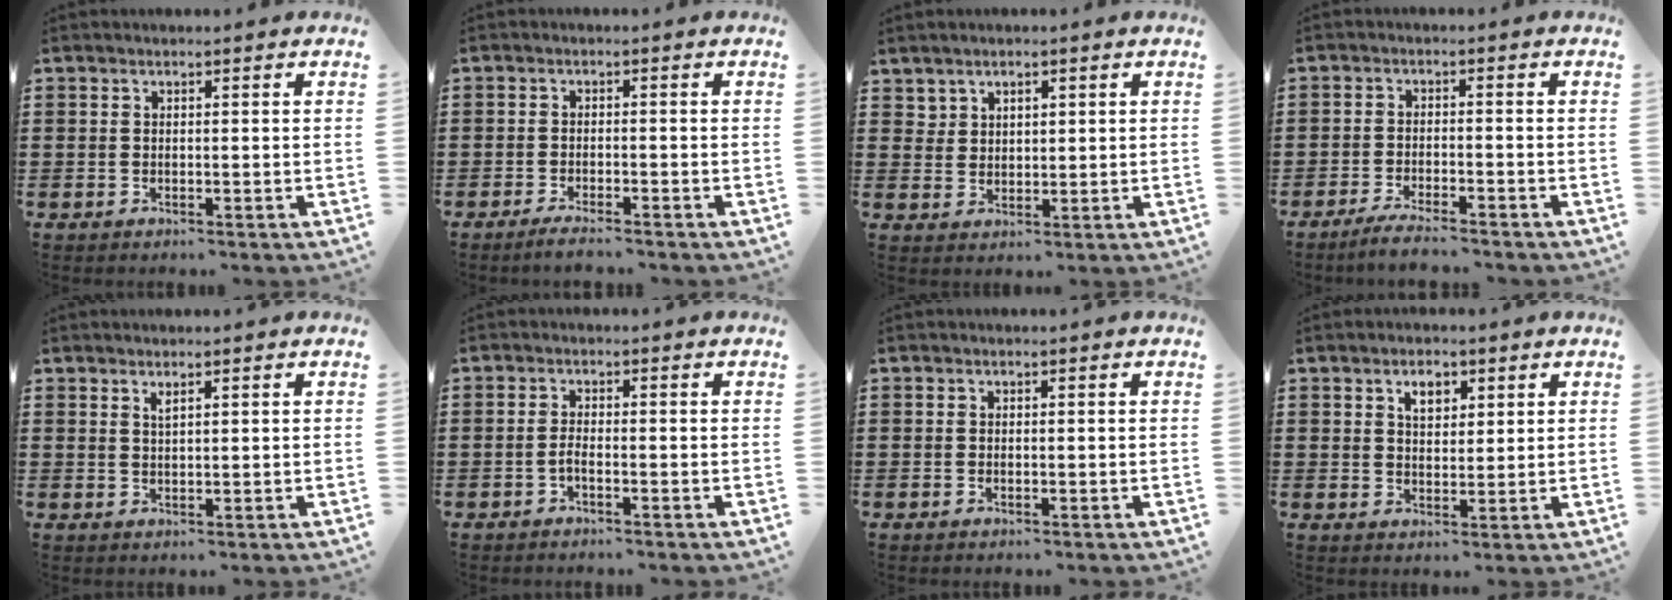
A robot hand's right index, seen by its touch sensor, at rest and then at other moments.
{"total": 1.8, "force": [-1.8, -0.1, 0.6], "torque": [-0.010, 0.001, -0.033]}
{"total": 2.6, "force": [2.0, 1.6, 0.3], "torque": [-0.014, 0.009, 0.038]}
{"total": 3.0, "force": [-2.9, -0.2, 1.0], "torque": [-0.017, 0.001, -0.056]}
{"total": 1.3, "force": [1.0, 0.4, 0.8], "torque": [-0.016, 0.003, 0.017]}
{"total": 1.6, "force": [-0.9, 0.0, 1.3], "torque": [-0.033, -0.007, -0.017]}
{"total": 0.0}
{"total": 3.5, "force": [1.9, 2.1, 2.1], "torque": [-0.034, 0.003, 0.030]}